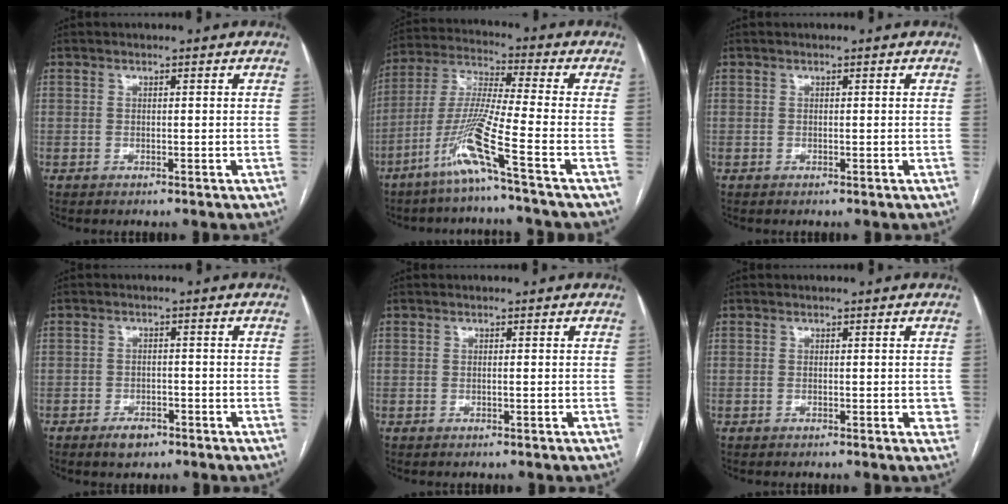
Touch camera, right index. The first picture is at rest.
{"total": 11.3, "force": [-6.0, -2.0, 9.3], "torque": [-0.197, -0.019, -0.127]}
{"total": 0.0}
{"total": 3.1, "force": [-2.1, 1.6, 1.5], "torque": [-0.026, 0.002, -0.027]}
{"total": 0.0}
{"total": 2.1, "force": [-0.3, 0.9, 1.8], "torque": [-0.012, 0.000, -0.004]}